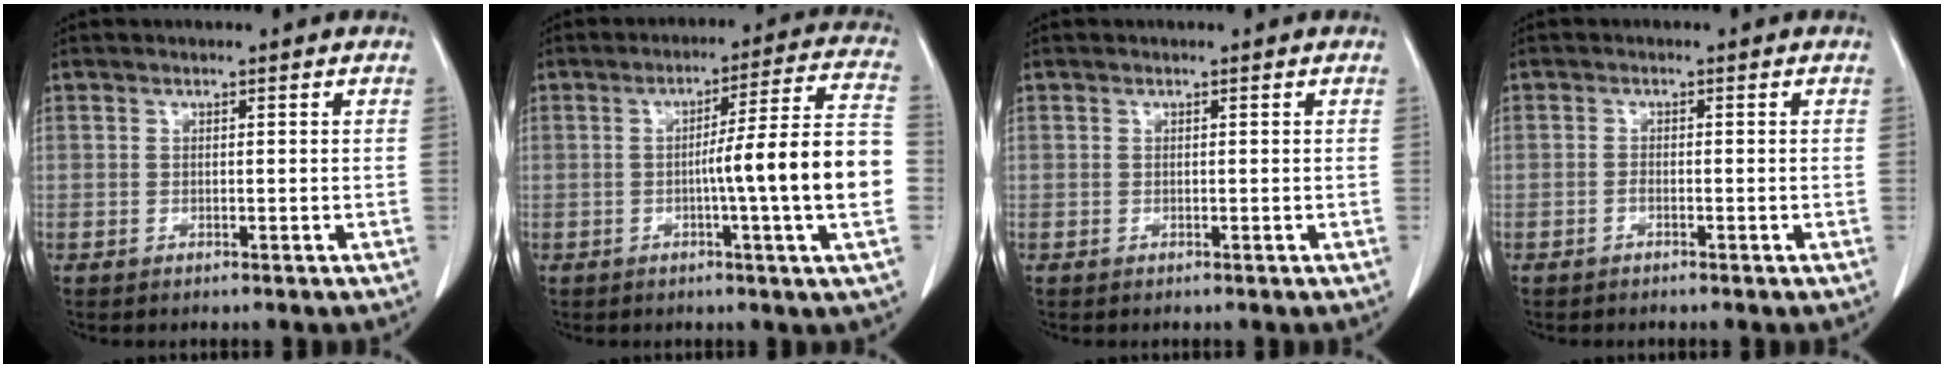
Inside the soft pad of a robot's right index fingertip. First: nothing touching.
{"total": 14.2, "force": [-2.4, -1.3, 13.9], "torque": [-0.197, 0.011, -0.043]}
{"total": 0.0}
{"total": 0.7, "force": [-0.5, 0.2, 0.4], "torque": [-0.008, 0.001, -0.011]}